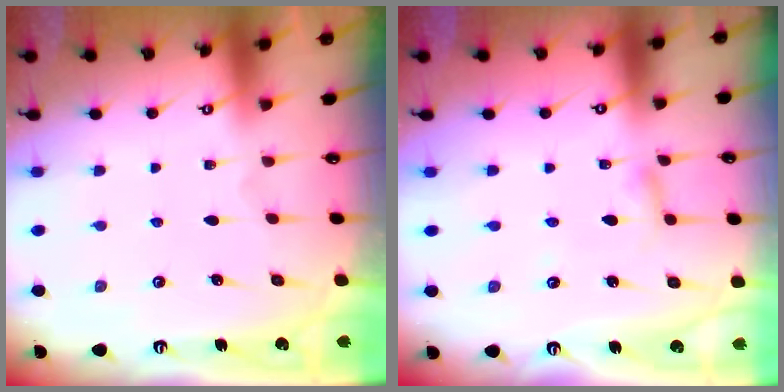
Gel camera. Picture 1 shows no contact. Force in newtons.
{"total": 3.4, "press": 3.4, "slide": 0.3}